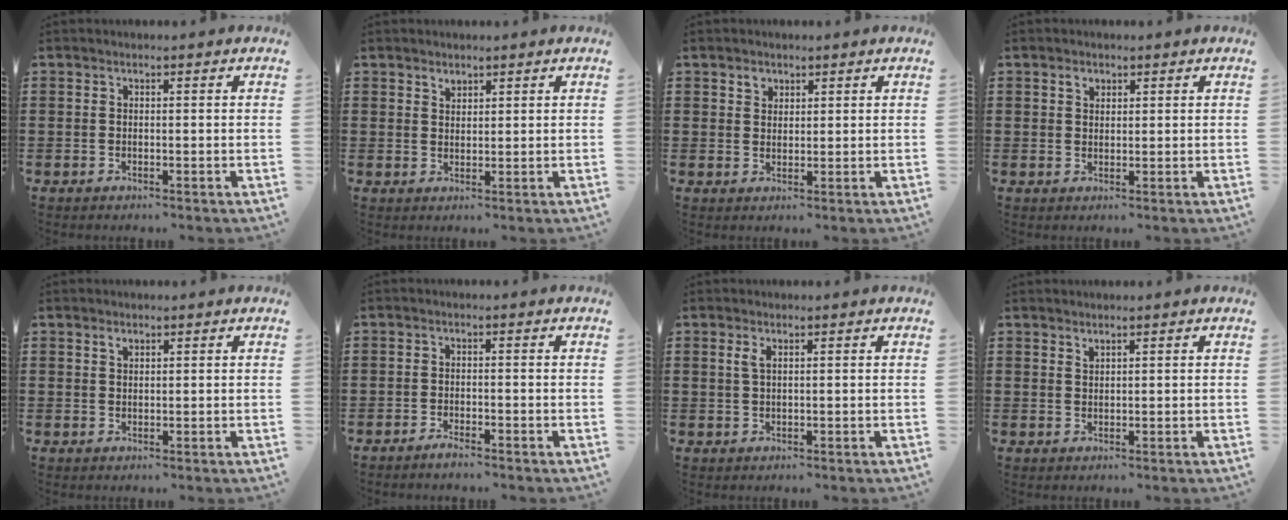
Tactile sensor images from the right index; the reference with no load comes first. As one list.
[{"total": 1.5, "force": [1.3, 0.7, 0.2], "torque": [-0.007, 0.001, 0.025]}, {"total": 1.7, "force": [1.2, 1.2, 0.4], "torque": [-0.004, 0.001, 0.021]}, {"total": 1.5, "force": [0.8, 1.1, 0.7], "torque": [-0.017, 0.005, 0.015]}, {"total": 1.0, "force": [0.7, 0.6, 0.5], "torque": [-0.012, 0.002, 0.013]}, {"total": 1.6, "force": [-1.5, 0.0, 0.5], "torque": [-0.010, 0.000, -0.028]}, {"total": 1.4, "force": [0.5, 0.5, 1.2], "torque": [-0.027, 0.004, 0.007]}, {"total": 0.8, "force": [0.8, 0.3, 0.2], "torque": [-0.005, 0.000, 0.015]}]